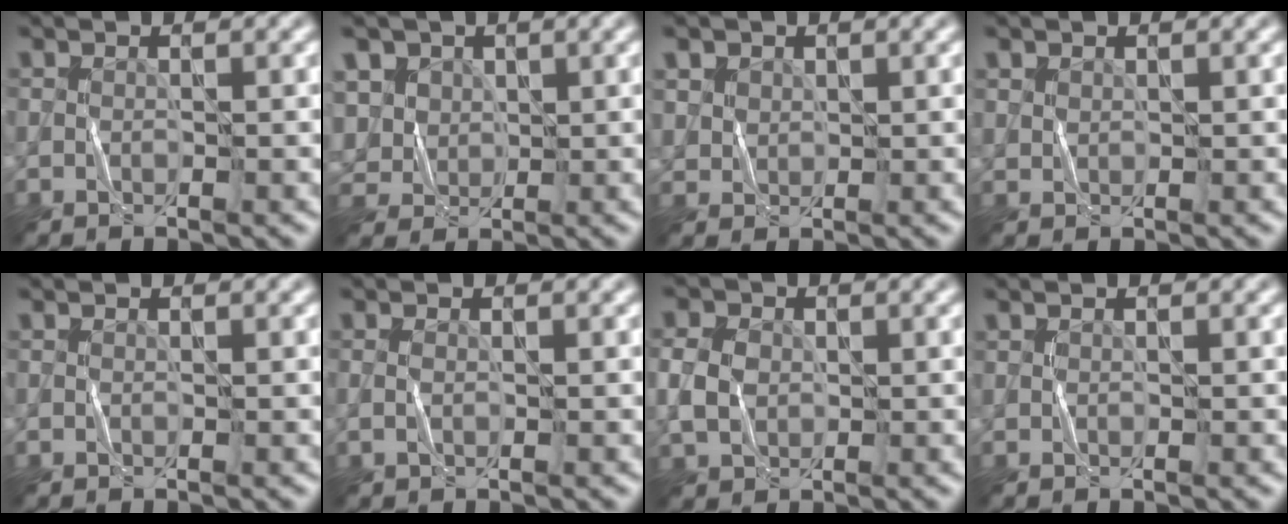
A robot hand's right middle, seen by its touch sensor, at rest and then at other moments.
{"total": 5.4, "force": [2.2, 4.3, 2.3], "torque": [-0.066, 0.011, 0.041]}
{"total": 2.5, "force": [1.3, 2.0, 0.8], "torque": [-0.031, -0.002, 0.041]}
{"total": 1.0, "force": [0.6, 0.7, 0.1], "torque": [-0.002, -0.002, 0.017]}
{"total": 0.0}
{"total": 0.7, "force": [0.0, 0.3, 0.6], "torque": [-0.017, 0.000, 0.000]}
{"total": 3.2, "force": [0.1, 2.6, 1.9], "torque": [-0.049, 0.004, -0.003]}
{"total": 0.0}